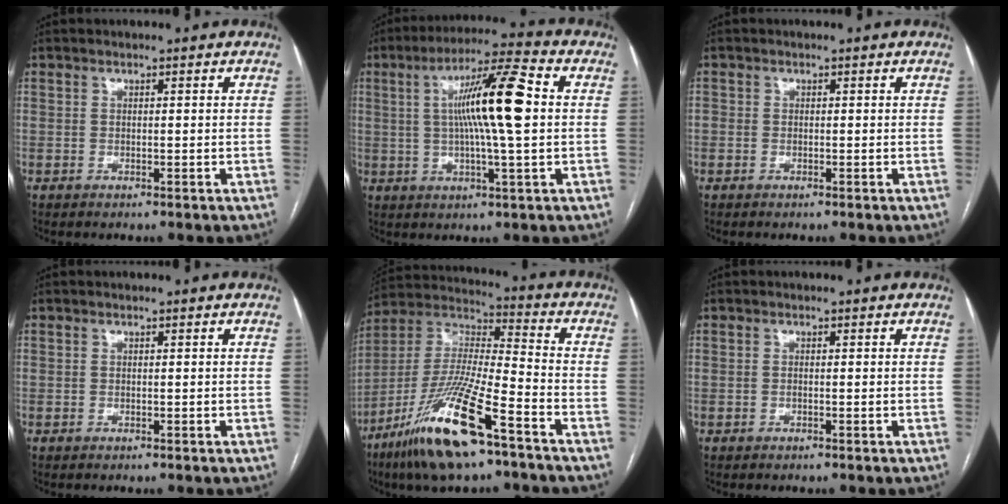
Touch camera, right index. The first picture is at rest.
{"total": 13.0, "force": [1.5, 0.2, 13.0], "torque": [-0.224, 0.013, 0.022]}
{"total": 0.7, "force": [0.0, 0.7, 0.2], "torque": [0.004, 0.003, -0.002]}
{"total": 0.0}
{"total": 19.4, "force": [-11.5, 2.4, 15.4], "torque": [-0.344, -0.040, -0.216]}
{"total": 0.0}